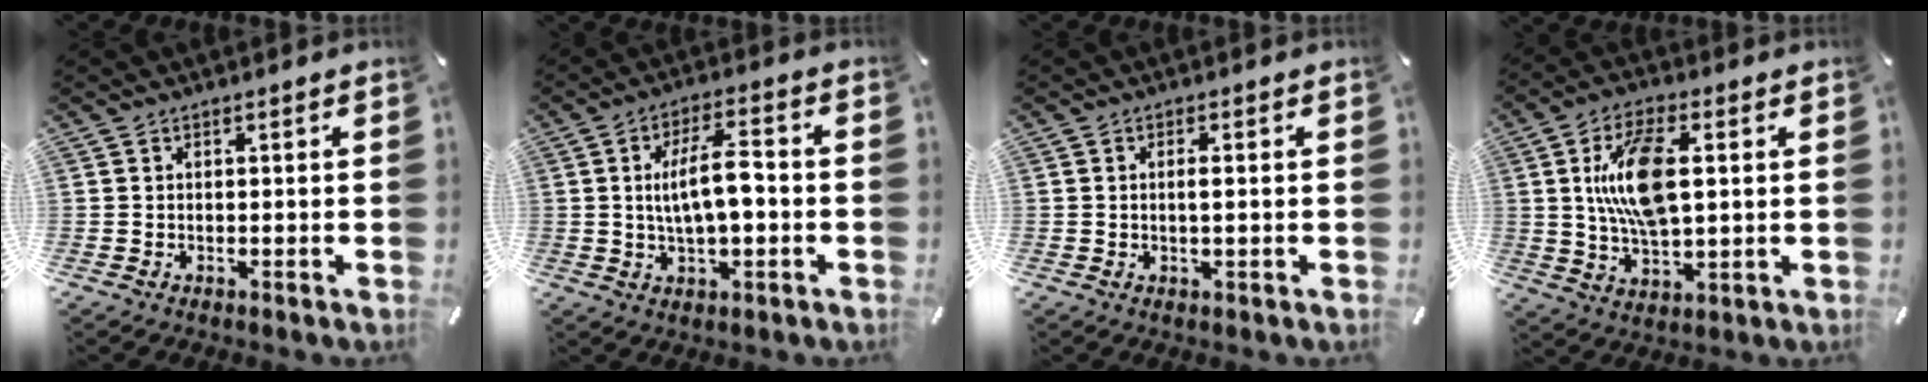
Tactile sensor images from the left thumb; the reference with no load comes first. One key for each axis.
{"total": 10.1, "fx": -0.4, "fy": 4.3, "fz": 9.1, "tx": -0.172, "ty": 0.009, "tz": -0.011}
{"total": 2.2, "fx": 0.1, "fy": 0.5, "fz": 2.1, "tx": -0.042, "ty": -0.002, "tz": 0.001}
{"total": 13.7, "fx": 2.6, "fy": 6.6, "fz": 11.7, "tx": -0.239, "ty": -0.005, "tz": 0.038}